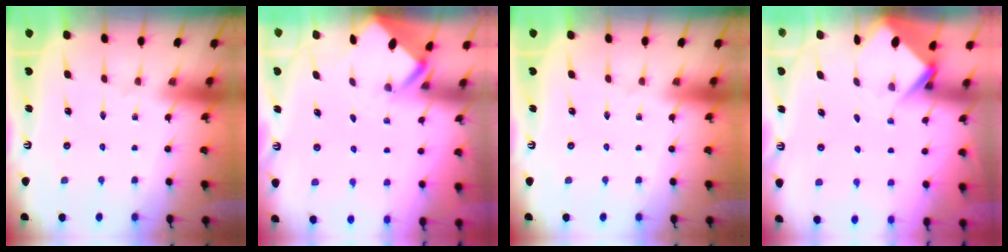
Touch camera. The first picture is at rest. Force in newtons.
{"total": 1.9, "press": 1.9, "slide": 0.1}
{"total": 0.0}
{"total": 3.5, "press": 3.5, "slide": 0.3}